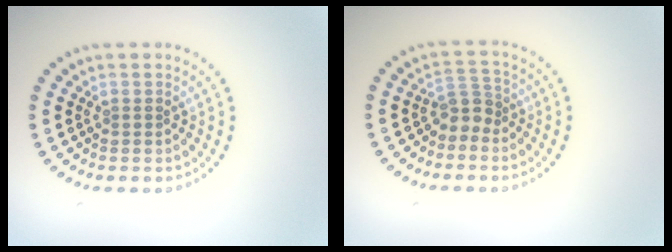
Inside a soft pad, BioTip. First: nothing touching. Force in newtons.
{"total": 2.2, "press": 1.7, "slide": 1.3}